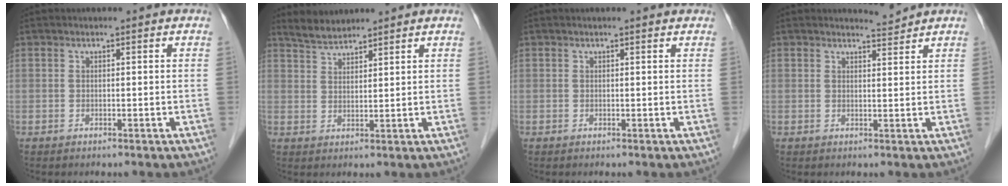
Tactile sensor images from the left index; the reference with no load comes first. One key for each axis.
{"total": 3.4, "fx": 3.4, "fy": 0.5, "fz": 0.3, "tx": -0.010, "ty": 0.012, "tz": 0.066}
{"total": 0.8, "fx": 0.7, "fy": 0.0, "fz": 0.3, "tx": -0.012, "ty": 0.001, "tz": 0.006}
{"total": 1.8, "fx": 1.7, "fy": -0.4, "fz": -0.4, "tx": -0.002, "ty": -0.011, "tz": 0.030}